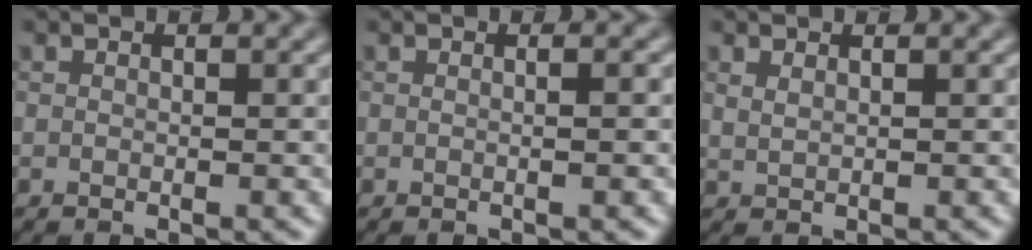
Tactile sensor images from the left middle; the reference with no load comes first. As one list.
[{"total": 1.8, "force": [0.1, 0.9, 1.6], "torque": [-0.020, -0.007, -0.016]}, {"total": 1.2, "force": [0.9, 0.5, 0.6], "torque": [-0.022, -0.011, 0.013]}]